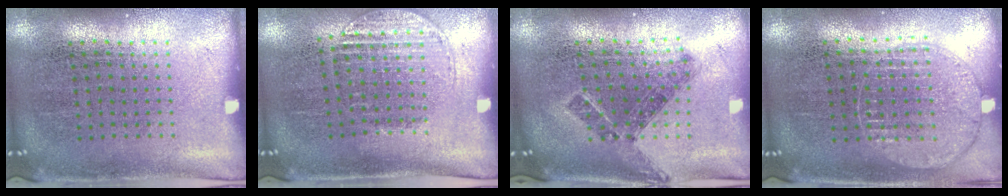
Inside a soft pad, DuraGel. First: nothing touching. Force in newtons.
{"total": 1.3, "press": 1.1, "slide": 0.7}
{"total": 0.9, "press": 0.8, "slide": 0.4}
{"total": 1.0, "press": 1.0, "slide": 0.1}